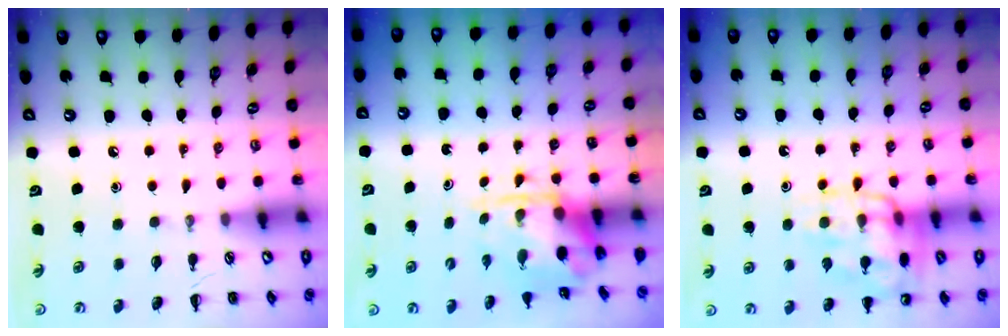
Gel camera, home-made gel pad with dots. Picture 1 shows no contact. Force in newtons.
{"total": 3.8, "press": 3.7, "slide": 0.8}
{"total": 13.6, "press": 13.6, "slide": 0.9}